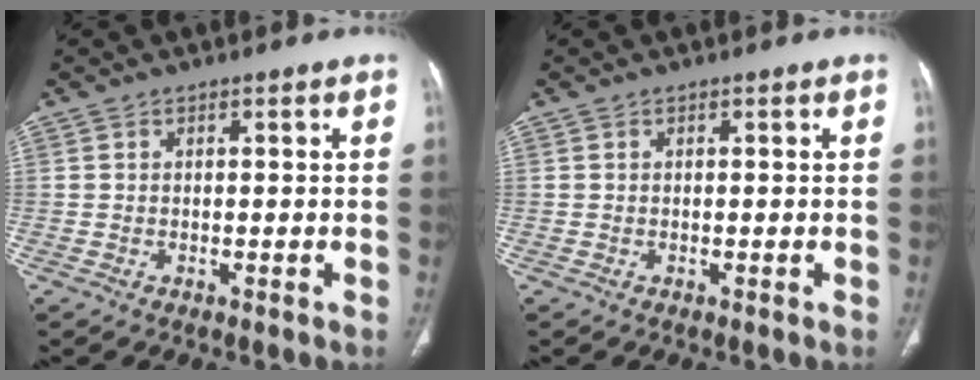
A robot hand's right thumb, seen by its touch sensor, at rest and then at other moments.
{"total": 0.0}